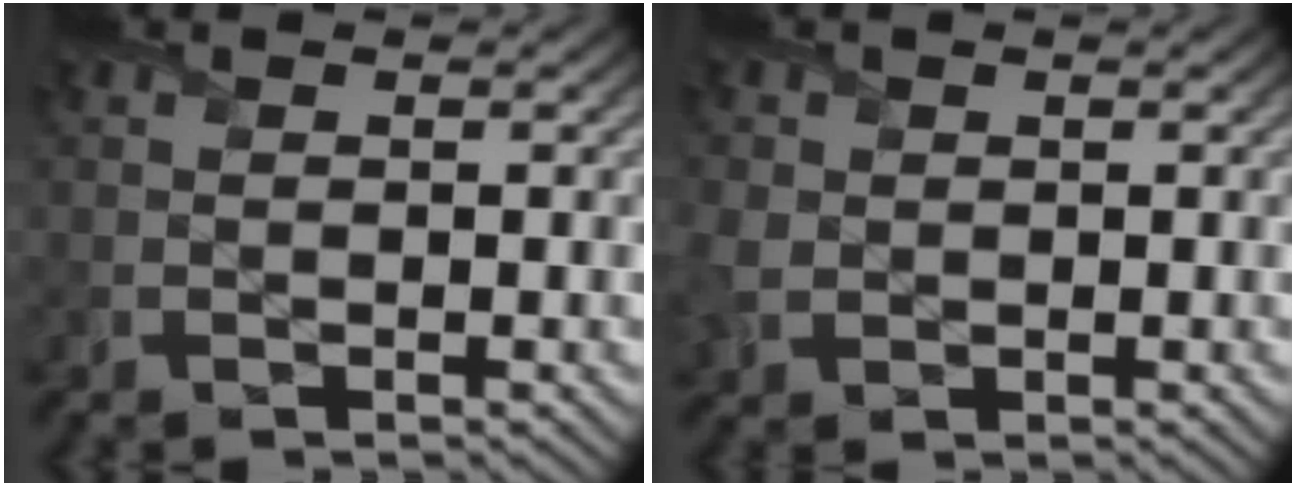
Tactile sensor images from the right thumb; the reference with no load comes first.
{"total": 3.8, "force": [0.2, 3.3, 2.0], "torque": [-0.067, -0.003, 0.003]}